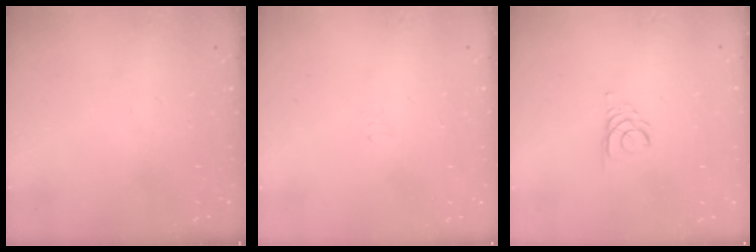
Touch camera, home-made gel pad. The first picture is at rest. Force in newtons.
{"total": 2.1, "press": 2.0, "slide": 0.6}
{"total": 2.6, "press": 2.6, "slide": 0.2}